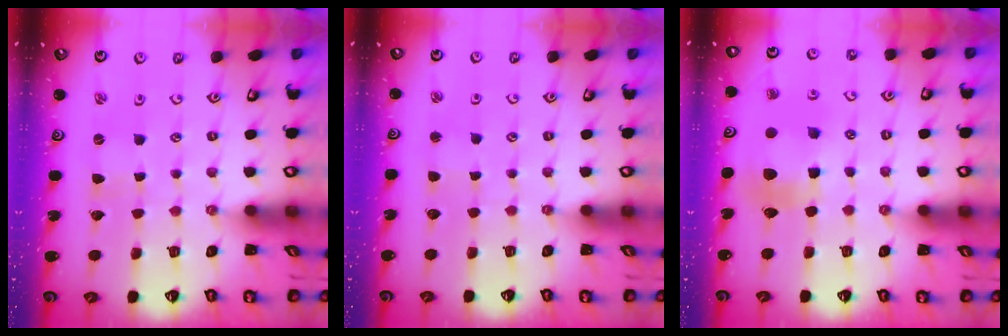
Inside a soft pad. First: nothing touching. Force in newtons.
{"total": 1.8, "press": 1.7, "slide": 0.3}
{"total": 9.2, "press": 9.2, "slide": 1.1}